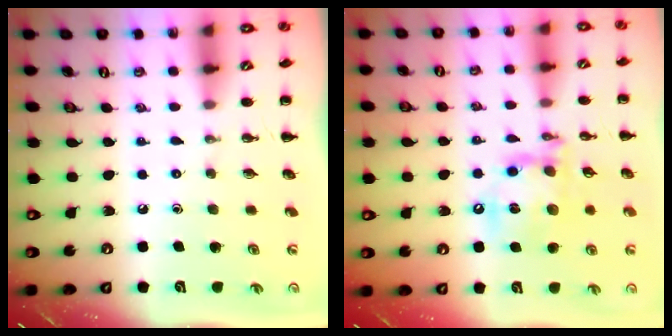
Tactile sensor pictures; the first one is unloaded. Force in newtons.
{"total": 14.7, "press": 14.5, "slide": 2.3}